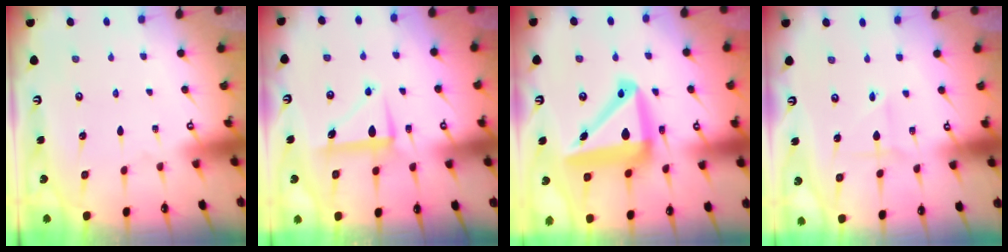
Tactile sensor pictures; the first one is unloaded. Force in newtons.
{"total": 7.7, "press": 7.6, "slide": 1.2}
{"total": 17.5, "press": 17.3, "slide": 2.3}
{"total": 1.9, "press": 1.9, "slide": 0.2}